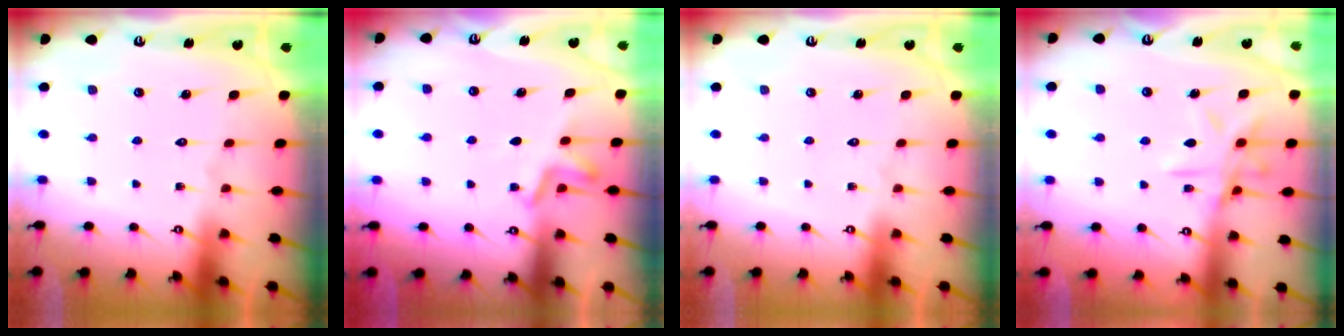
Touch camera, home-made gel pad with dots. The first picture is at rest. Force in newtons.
{"total": 4.6, "press": 4.3, "slide": 1.4}
{"total": 0.0}
{"total": 11.1, "press": 11.1, "slide": 0.8}